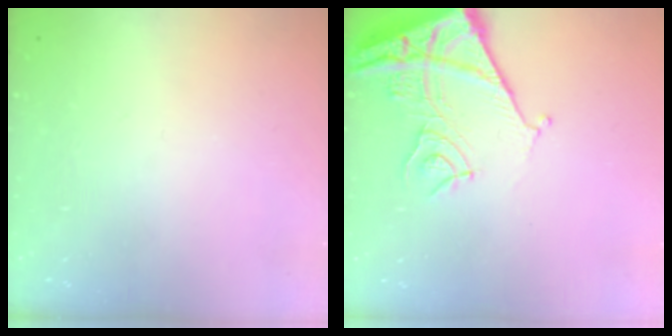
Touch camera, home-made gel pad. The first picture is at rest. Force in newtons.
{"total": 12.8, "press": 12.7, "slide": 1.6}